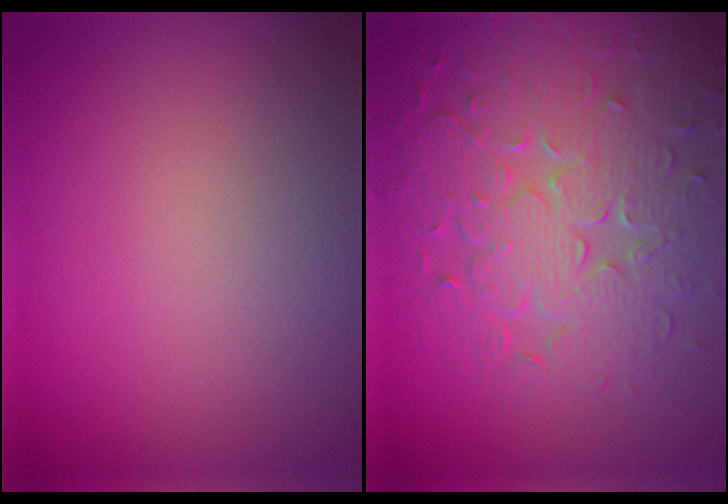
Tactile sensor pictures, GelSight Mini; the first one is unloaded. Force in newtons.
{"total": 8.8, "press": 6.4, "slide": 6.0}